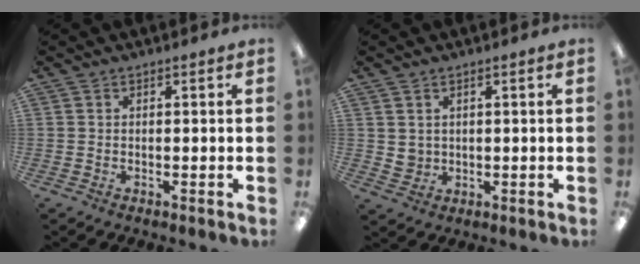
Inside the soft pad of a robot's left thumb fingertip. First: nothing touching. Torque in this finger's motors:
{"motor_torque": [-0.35, -0.08, 0.07, -0.08, 0.05]}